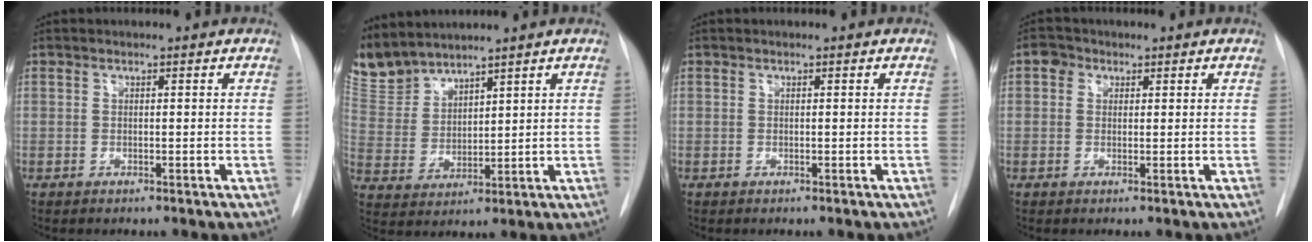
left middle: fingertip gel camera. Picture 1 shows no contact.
{"total": 7.4, "force": [7.2, 1.2, 0.8], "torque": [-0.035, 0.007, 0.165]}
{"total": 0.0}
{"total": 2.1, "force": [0.8, 1.8, 0.7], "torque": [-0.010, 0.011, 0.009]}